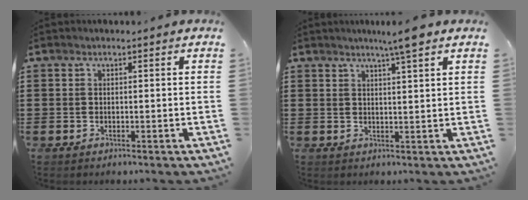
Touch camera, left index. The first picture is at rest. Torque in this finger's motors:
{"motor_torque": [0.78, -0.80, 0.36, 0.08]}